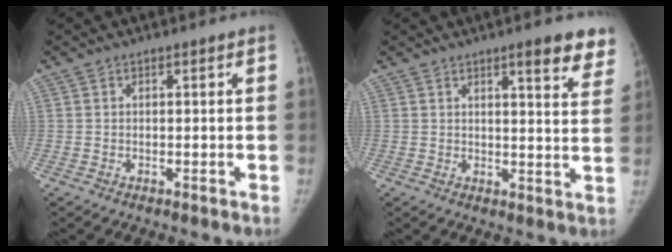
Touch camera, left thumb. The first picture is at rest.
{"total": 9.2, "force": [6.5, 1.9, 6.2], "torque": [-0.048, -0.031, 0.073]}